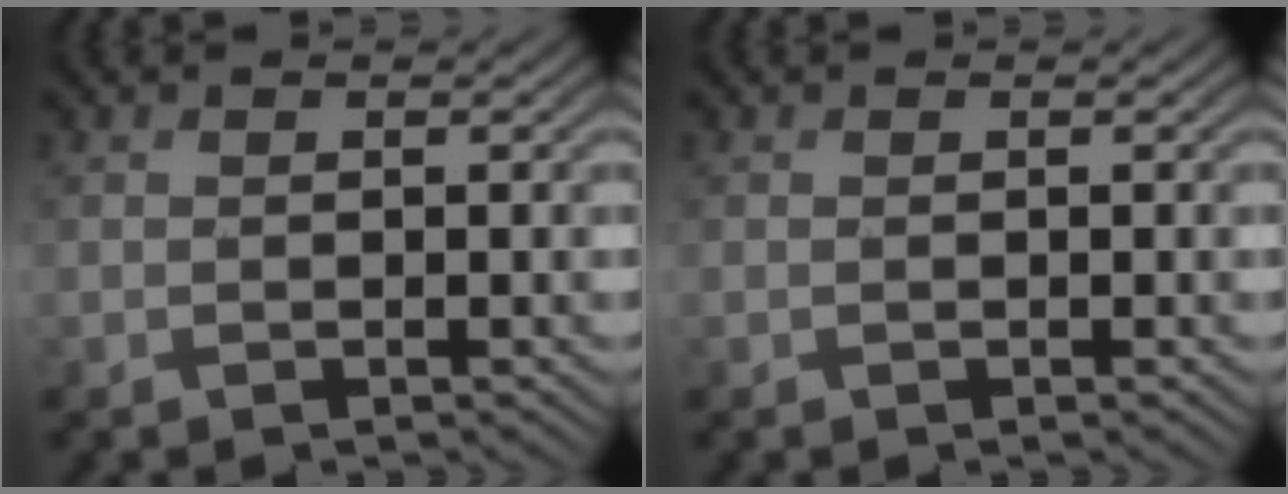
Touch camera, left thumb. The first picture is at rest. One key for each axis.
{"total": 0.0}